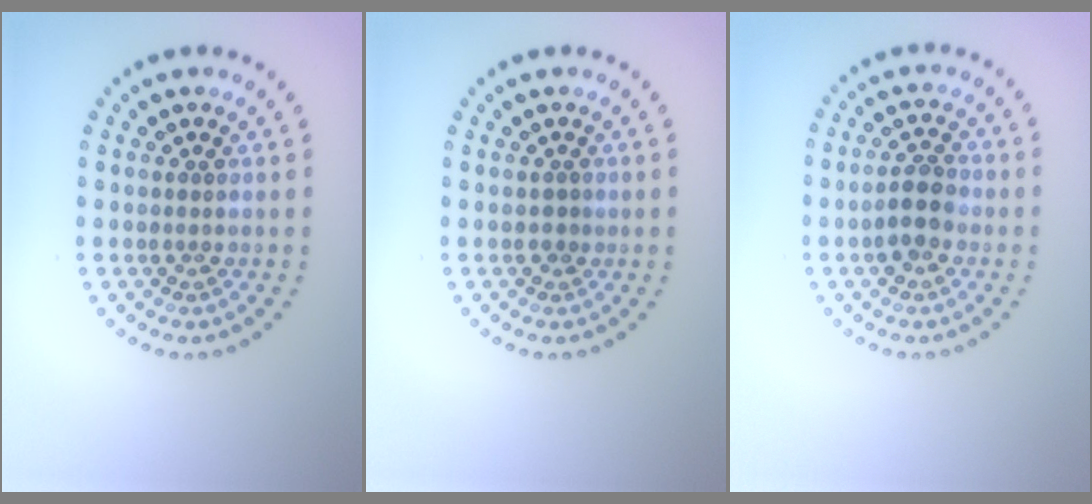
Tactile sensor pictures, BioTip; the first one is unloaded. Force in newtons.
{"total": 0.7, "press": 0.6, "slide": 0.3}
{"total": 2.9, "press": 2.8, "slide": 0.8}